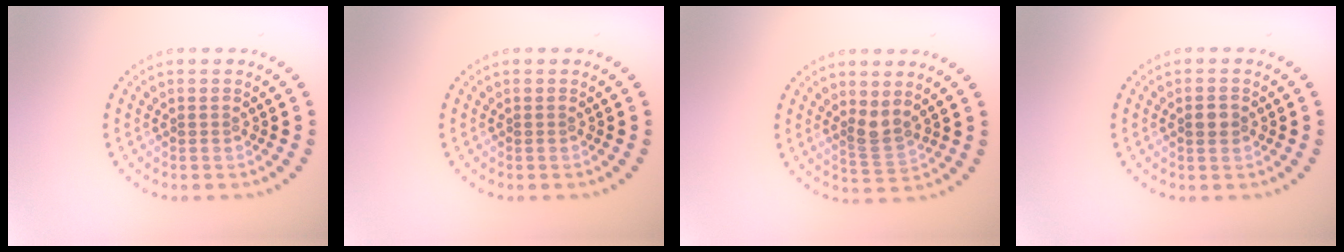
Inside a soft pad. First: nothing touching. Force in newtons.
{"total": 0.0}
{"total": 2.1, "press": 1.6, "slide": 1.4}
{"total": 1.6, "press": 1.6, "slide": 0.1}